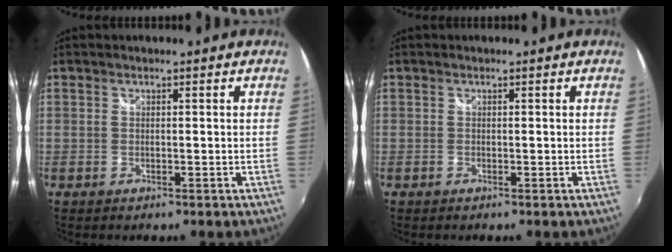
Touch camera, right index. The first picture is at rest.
{"total": 0.0}